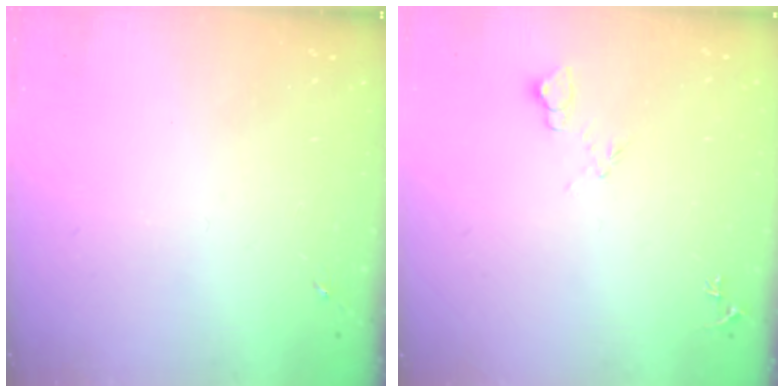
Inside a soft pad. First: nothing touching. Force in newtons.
{"total": 6.7, "press": 6.7, "slide": 0.8}